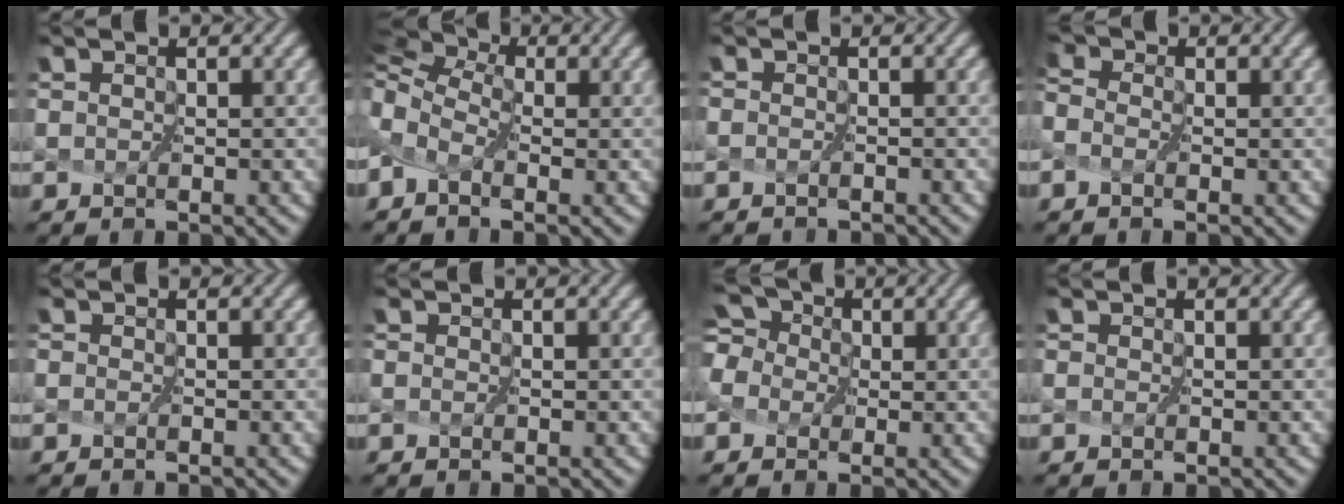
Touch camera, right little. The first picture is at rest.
{"total": 7.2, "force": [2.1, 4.8, 4.9], "torque": [-0.104, 0.035, 0.009]}
{"total": 1.1, "force": [-1.0, -0.3, -0.4], "torque": [0.004, -0.001, -0.012]}
{"total": 1.8, "force": [-0.5, 1.3, 1.2], "torque": [-0.029, 0.005, -0.011]}
{"total": 0.7, "force": [-0.6, -0.2, -0.2], "torque": [0.002, 0.000, -0.005]}
{"total": 0.0}
{"total": 3.6, "force": [0.2, 3.0, 2.0], "torque": [-0.054, 0.022, 0.007]}
{"total": 0.0}